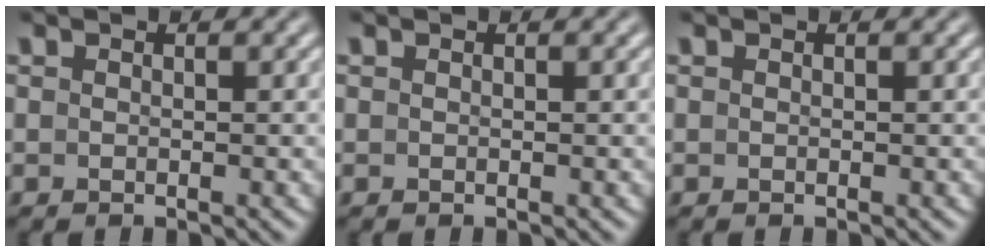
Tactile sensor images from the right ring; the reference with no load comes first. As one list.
[{"total": 0.0}, {"total": 0.0}]